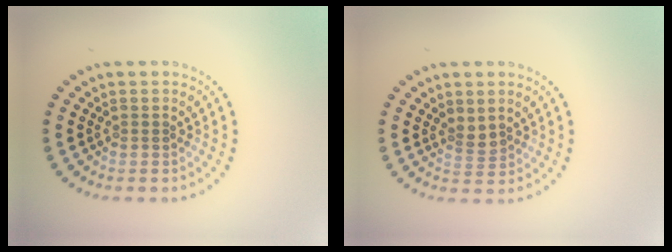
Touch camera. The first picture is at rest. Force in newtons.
{"total": 1.5, "press": 1.2, "slide": 0.9}